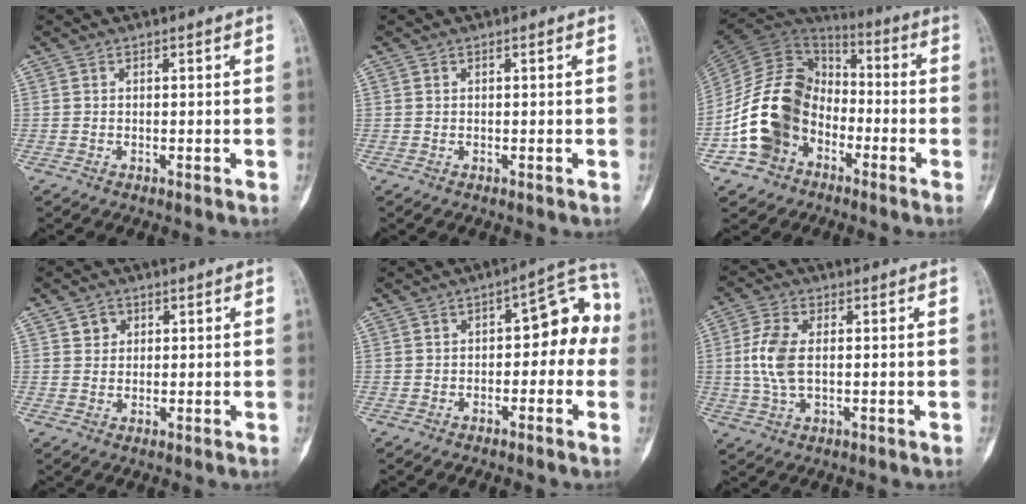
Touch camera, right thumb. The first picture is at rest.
{"total": 0.0}
{"total": 17.8, "force": [-5.7, 13.6, 9.9], "torque": [-0.162, 0.059, -0.110]}
{"total": 2.6, "force": [1.1, 2.2, 0.7], "torque": [0.004, -0.005, 0.015]}
{"total": 9.7, "force": [-0.7, 5.4, 8.0], "torque": [-0.058, 0.046, -0.018]}
{"total": 7.6, "force": [0.3, 4.1, 6.5], "torque": [-0.151, 0.004, 0.005]}